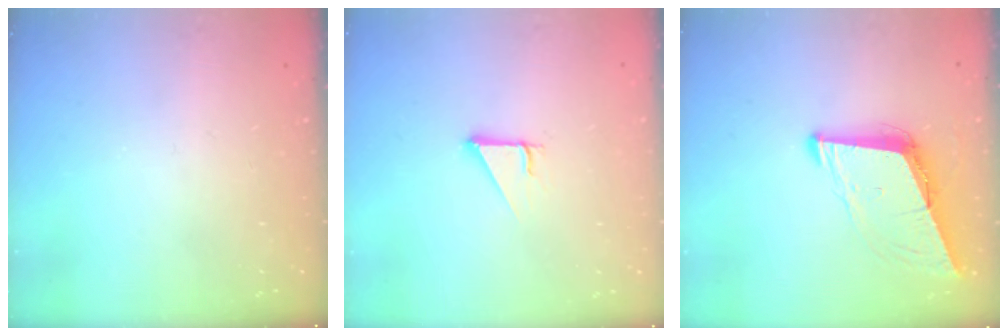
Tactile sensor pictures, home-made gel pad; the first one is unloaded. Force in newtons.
{"total": 2.7, "press": 2.7, "slide": 0.3}
{"total": 9.0, "press": 8.2, "slide": 3.7}